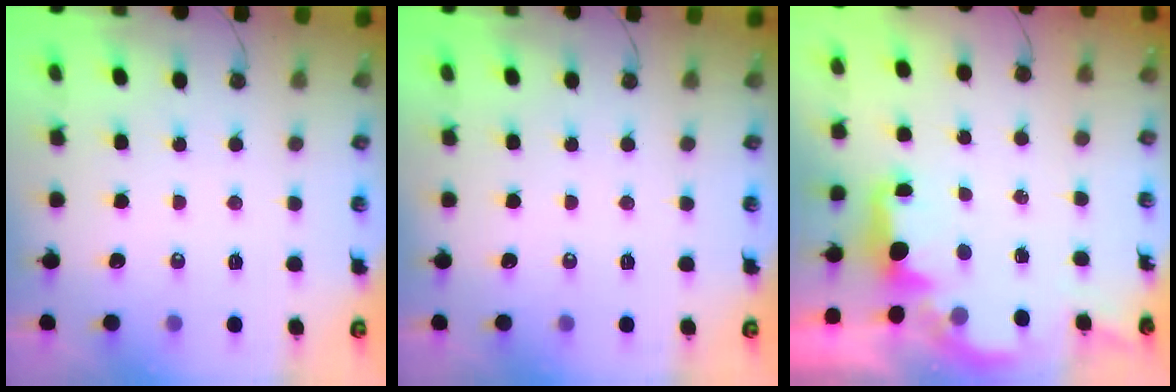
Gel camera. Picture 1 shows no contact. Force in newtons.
{"total": 0.0}
{"total": 2.2, "press": 2.0, "slide": 0.8}